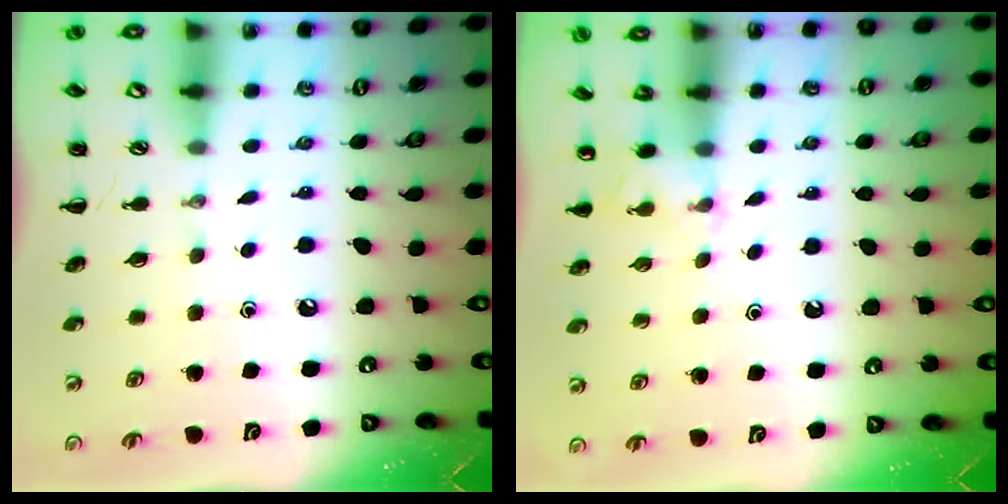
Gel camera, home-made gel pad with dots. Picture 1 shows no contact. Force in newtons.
{"total": 2.6, "press": 2.4, "slide": 1.0}